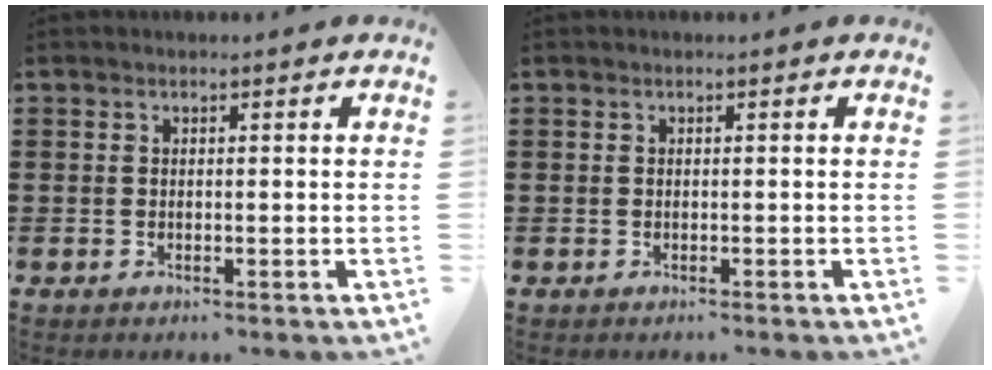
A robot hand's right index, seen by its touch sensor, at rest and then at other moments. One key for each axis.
{"total": 0.0}